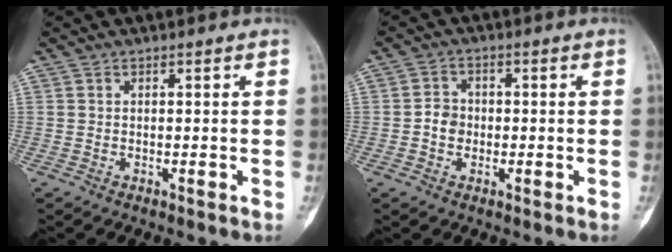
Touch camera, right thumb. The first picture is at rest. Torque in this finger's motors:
{"motor_torque": [0.43, 0.72, 0.15, -0.18, 0.00]}